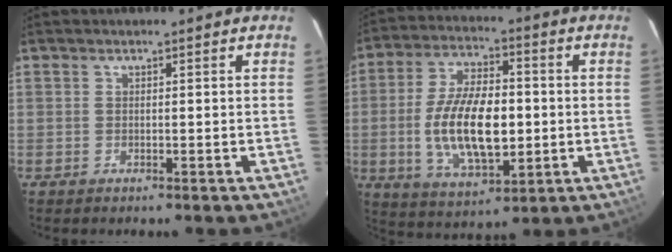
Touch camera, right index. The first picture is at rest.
{"total": 15.9, "force": [-1.7, 7.4, 14.0], "torque": [-0.273, -0.003, -0.022]}